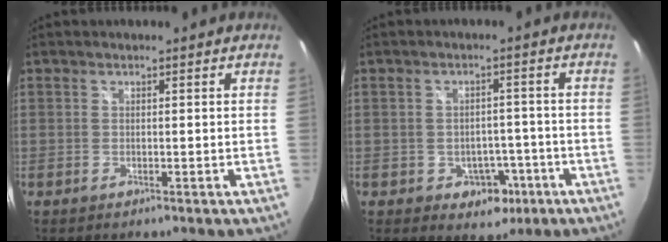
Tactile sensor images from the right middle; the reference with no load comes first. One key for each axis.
{"total": 5.9, "fx": -2.5, "fy": 4.7, "fz": 2.5, "tx": -0.050, "ty": 0.011, "tz": -0.017}